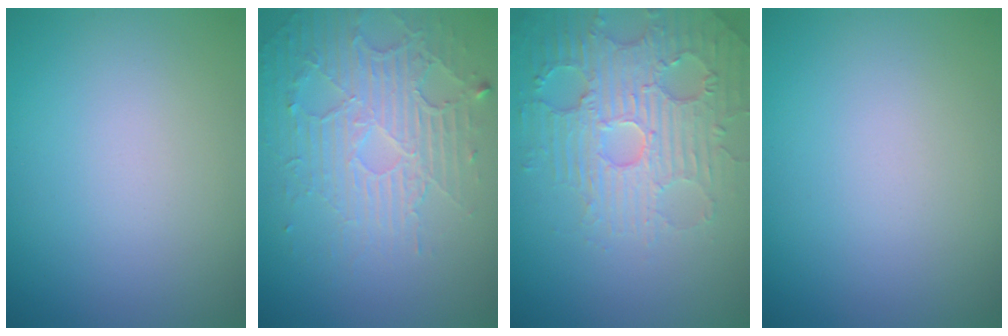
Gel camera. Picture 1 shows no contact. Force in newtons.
{"total": 5.7, "press": 3.4, "slide": 4.6}
{"total": 4.8, "press": 4.5, "slide": 1.5}
{"total": 0.0}